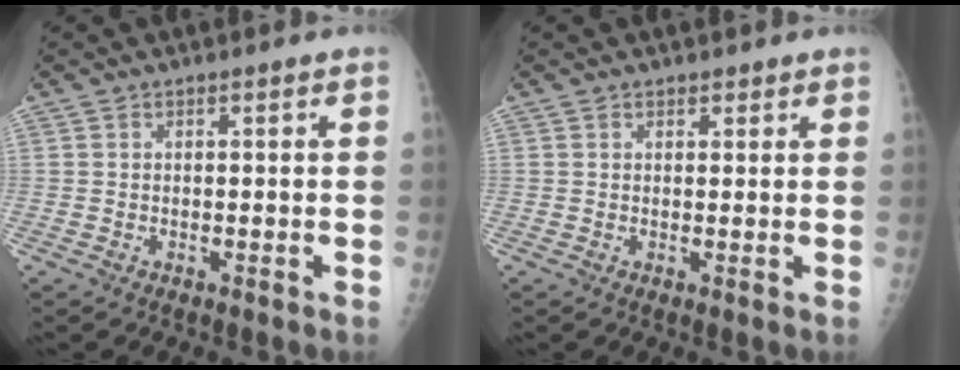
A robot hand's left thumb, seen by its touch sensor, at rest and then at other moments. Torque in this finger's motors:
{"motor_torque": [-0.24, 0.18, -0.10, -0.11, -0.03]}